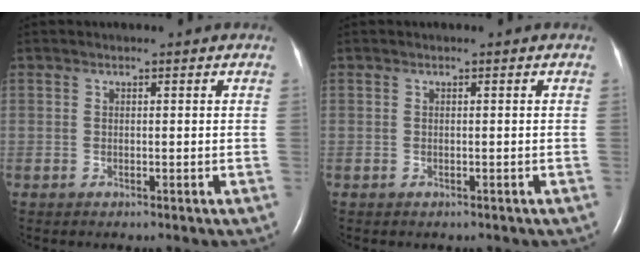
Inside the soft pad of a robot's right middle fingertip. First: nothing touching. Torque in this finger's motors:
{"motor_torque": [0.13, -0.07, -0.01, 0.00]}